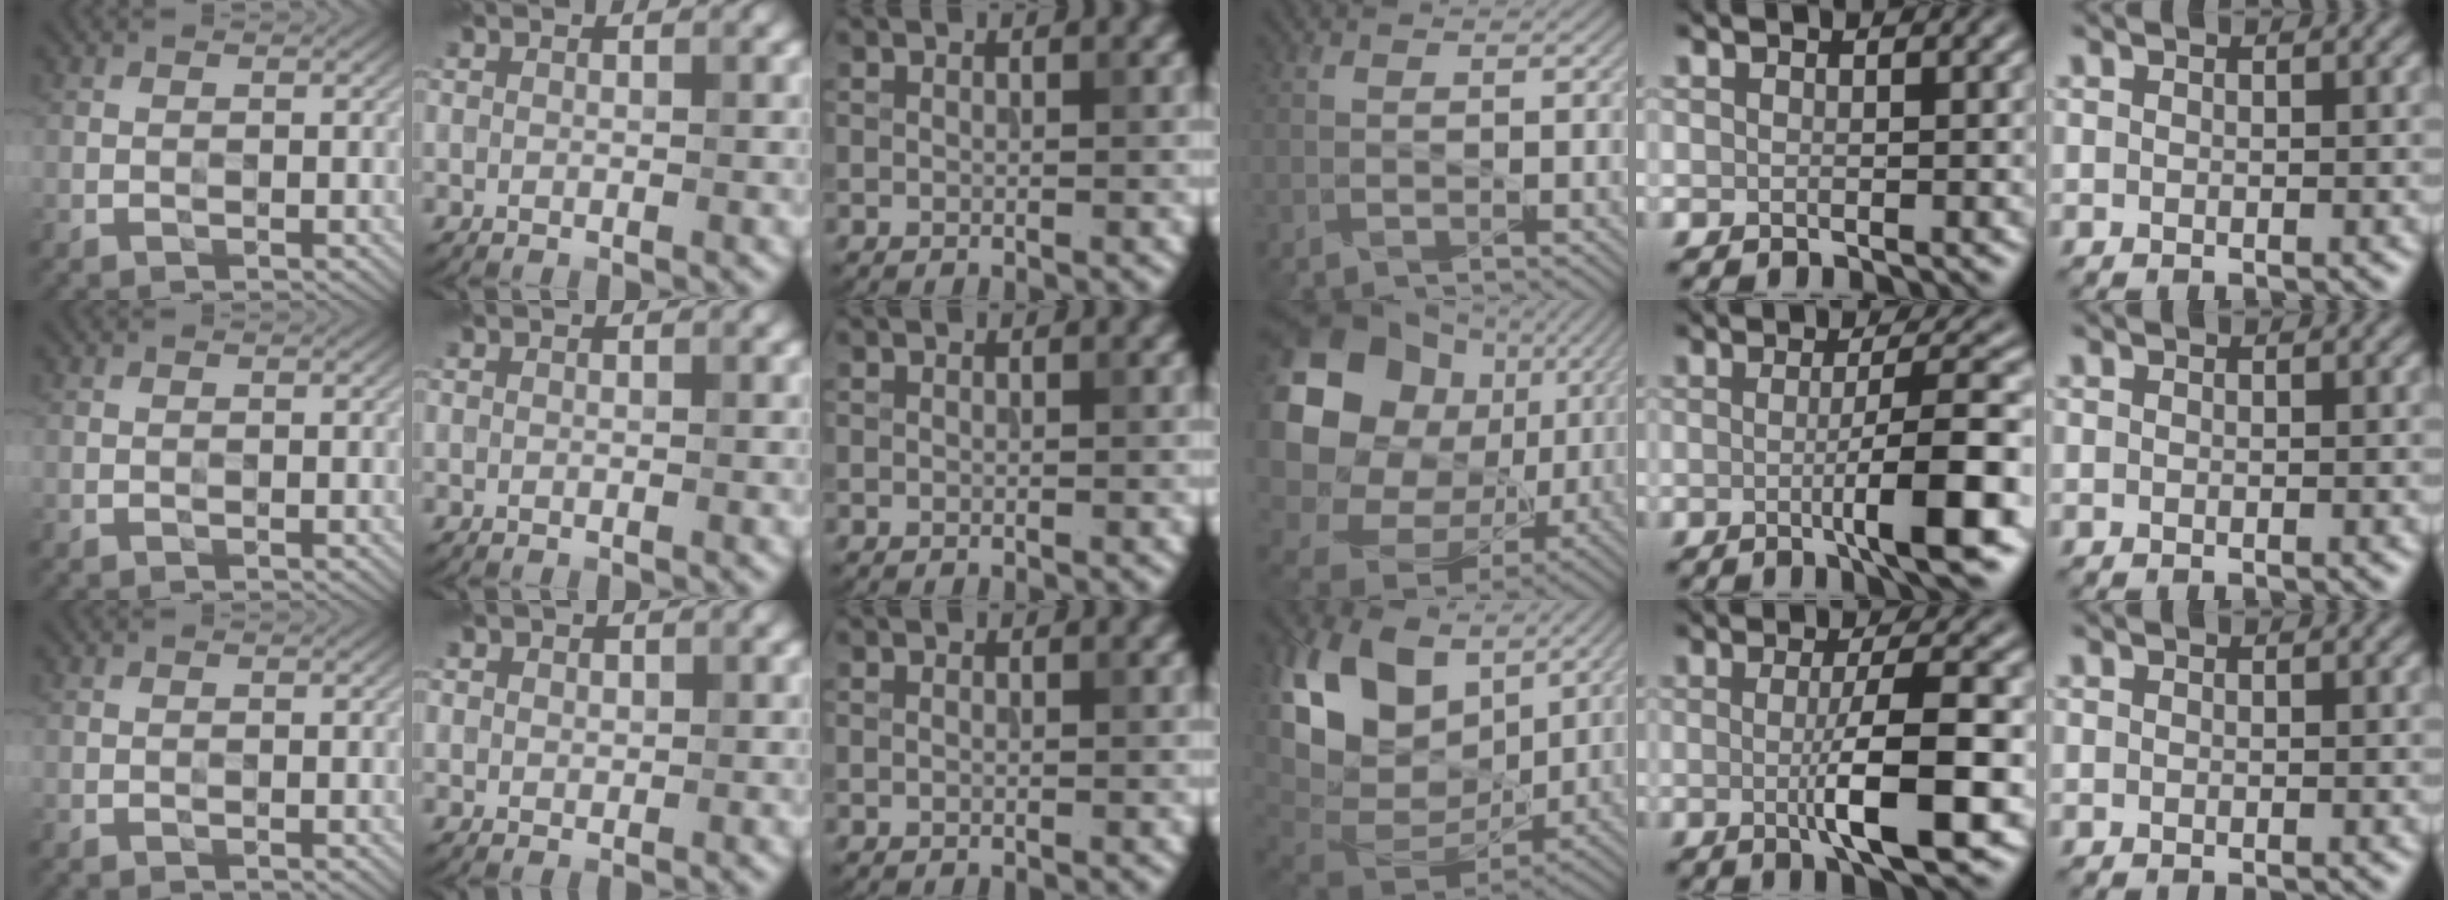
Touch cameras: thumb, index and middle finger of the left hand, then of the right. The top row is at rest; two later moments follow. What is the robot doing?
{"motion": "wipe", "object": "compact mirror"}